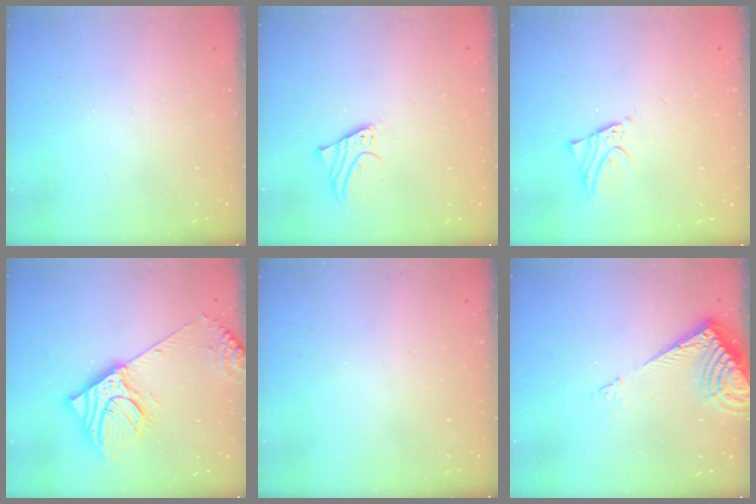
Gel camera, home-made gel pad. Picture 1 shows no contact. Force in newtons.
{"total": 2.9, "press": 2.9, "slide": 0.0}
{"total": 2.0, "press": 2.0, "slide": 0.3}
{"total": 18.0, "press": 17.7, "slide": 3.7}
{"total": 0.0}
{"total": 8.2, "press": 8.1, "slide": 0.7}